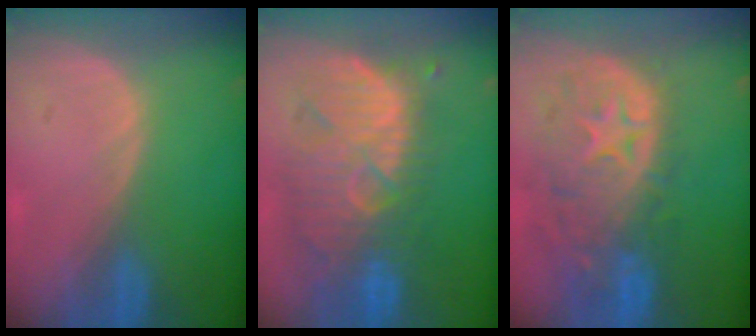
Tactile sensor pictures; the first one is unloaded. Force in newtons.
{"total": 11.8, "press": 10.9, "slide": 4.4}
{"total": 12.3, "press": 10.5, "slide": 6.5}